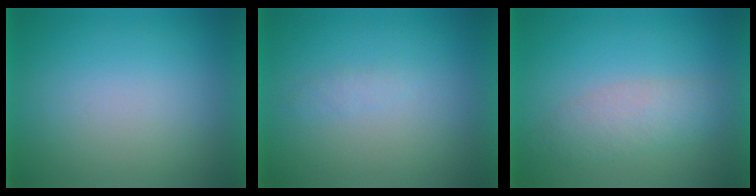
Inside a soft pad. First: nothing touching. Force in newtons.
{"total": 1.2}
{"total": 3.5}